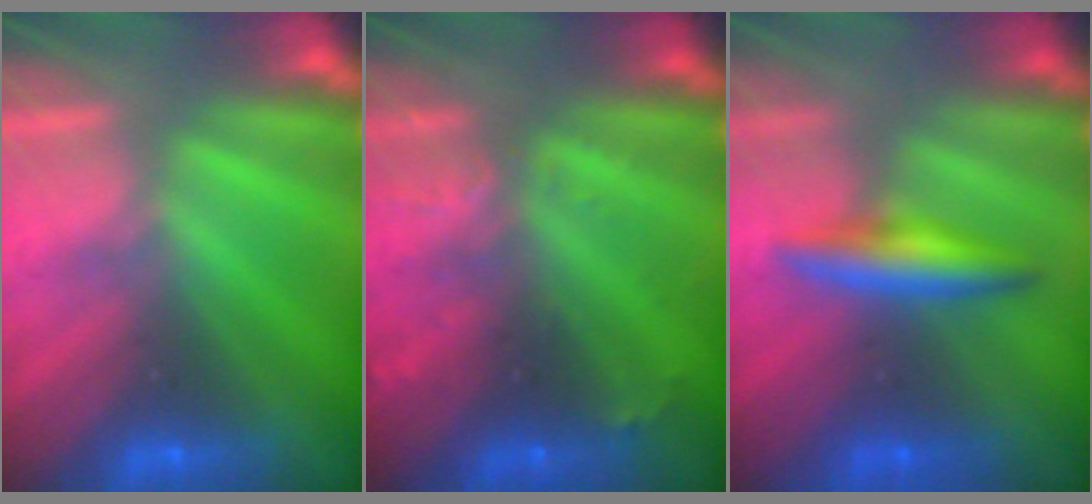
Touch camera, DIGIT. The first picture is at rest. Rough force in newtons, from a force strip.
{"total": 3.1}
{"total": 2.6}